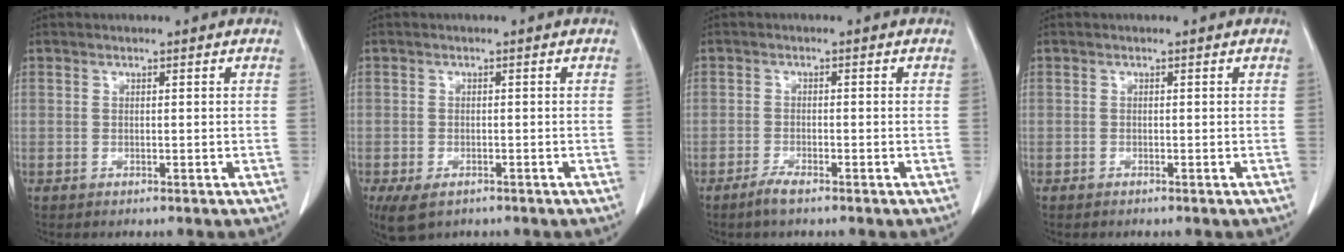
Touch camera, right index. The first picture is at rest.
{"total": 4.5, "force": [-2.9, 2.5, 2.5], "torque": [-0.046, -0.009, -0.040]}
{"total": 2.4, "force": [-1.8, 0.2, 1.4], "torque": [-0.035, -0.003, -0.037]}
{"total": 0.0}